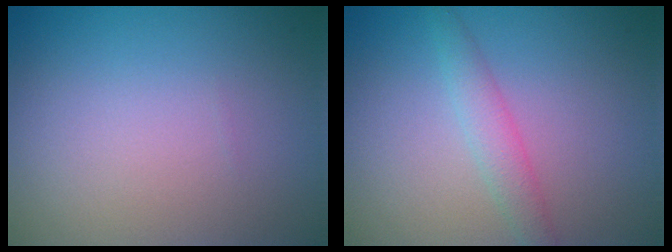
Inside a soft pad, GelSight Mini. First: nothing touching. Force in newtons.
{"total": 2.1, "press": 2.1, "slide": 0.1}